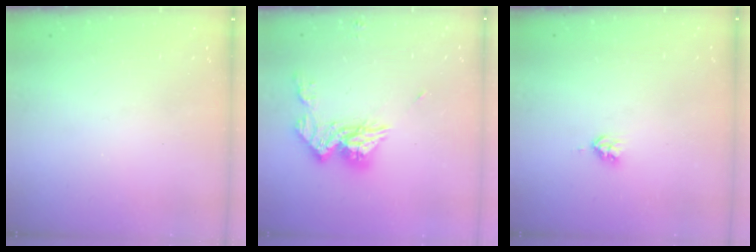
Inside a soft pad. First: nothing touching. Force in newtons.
{"total": 12.3, "press": 12.2, "slide": 1.0}
{"total": 2.8, "press": 2.8, "slide": 0.2}